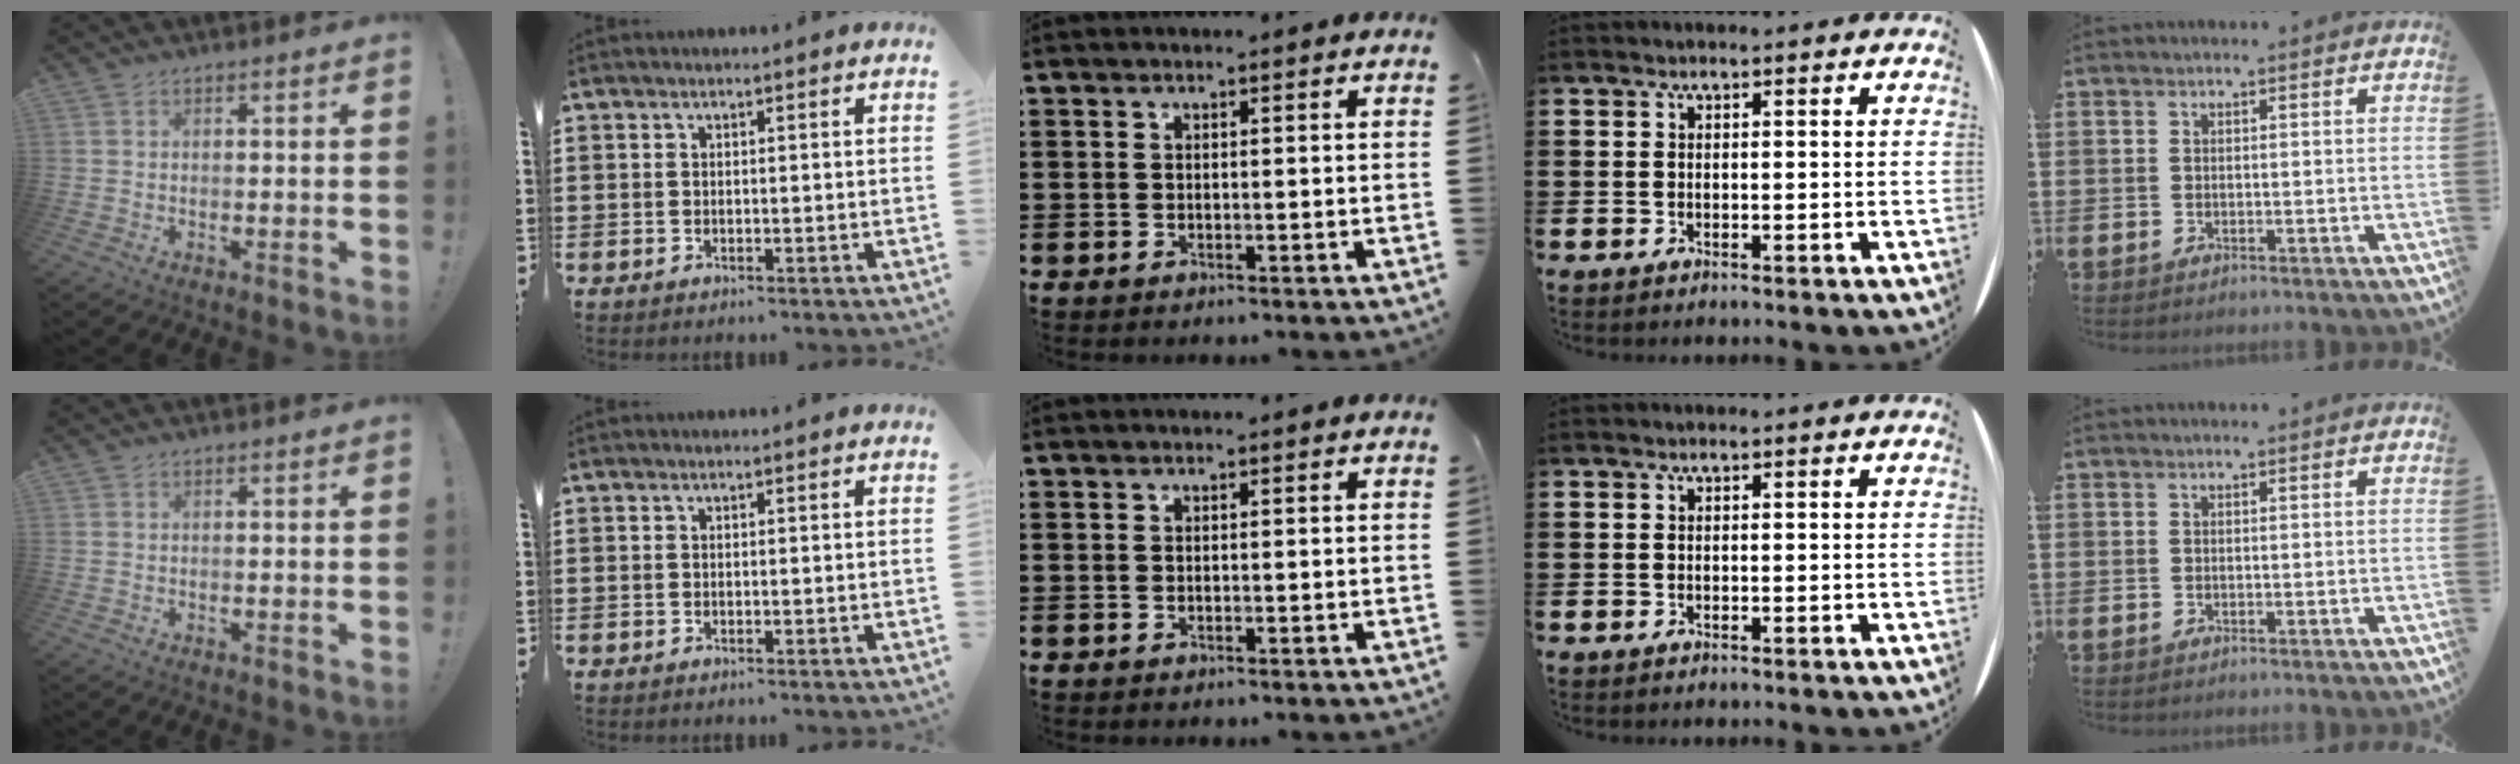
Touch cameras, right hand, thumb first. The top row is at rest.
{}